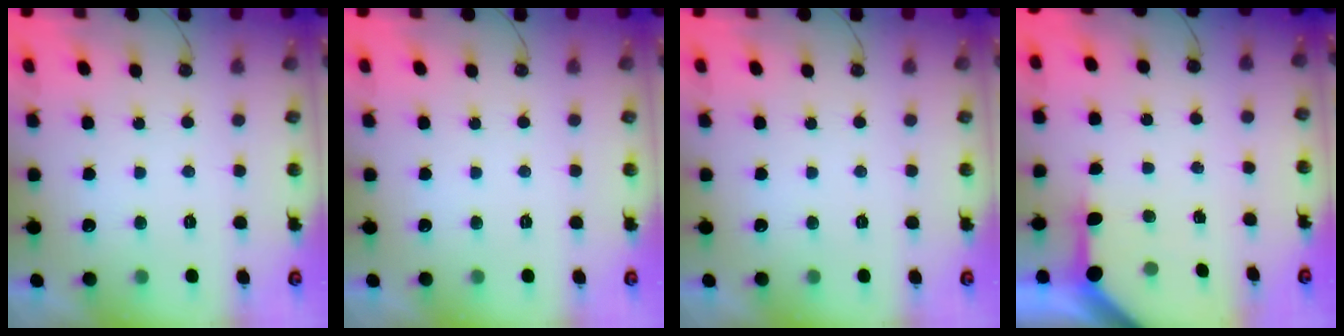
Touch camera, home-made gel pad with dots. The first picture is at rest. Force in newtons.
{"total": 0.0}
{"total": 0.0}
{"total": 4.3, "press": 4.3, "slide": 0.2}